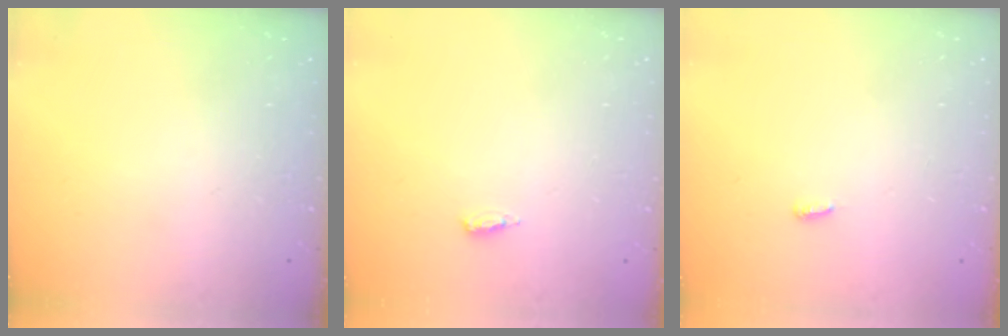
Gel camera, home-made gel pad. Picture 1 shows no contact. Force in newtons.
{"total": 2.7, "press": 2.5, "slide": 1.0}
{"total": 2.6, "press": 2.6, "slide": 0.2}